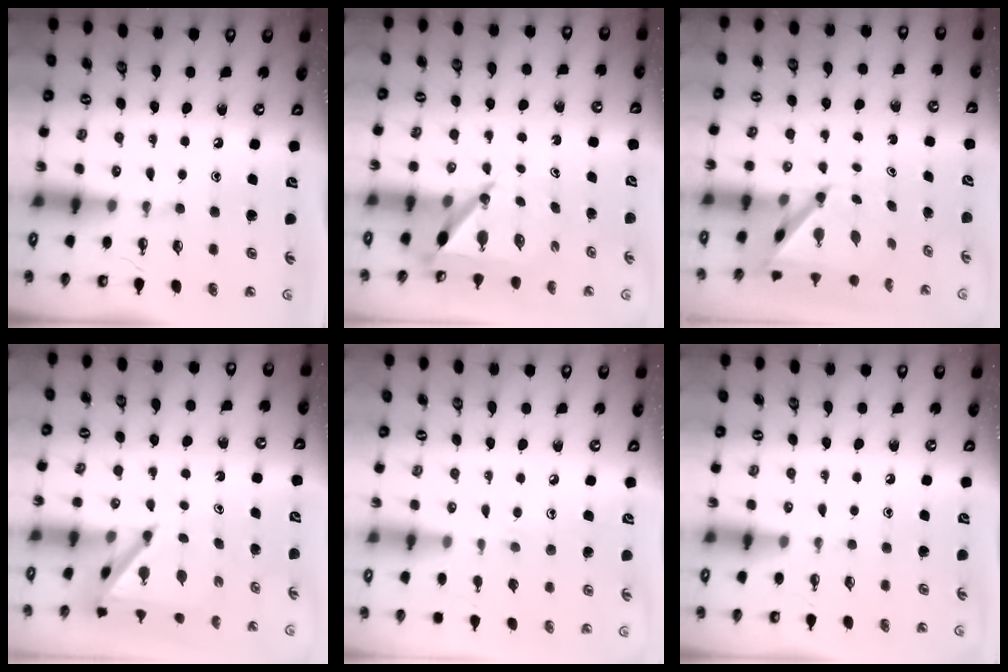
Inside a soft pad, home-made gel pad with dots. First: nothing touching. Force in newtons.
{"total": 6.5, "press": 6.5, "slide": 0.5}
{"total": 4.8, "press": 4.8, "slide": 0.2}
{"total": 4.4, "press": 4.4, "slide": 0.4}
{"total": 5.7, "press": 5.7, "slide": 0.5}
{"total": 0.0}